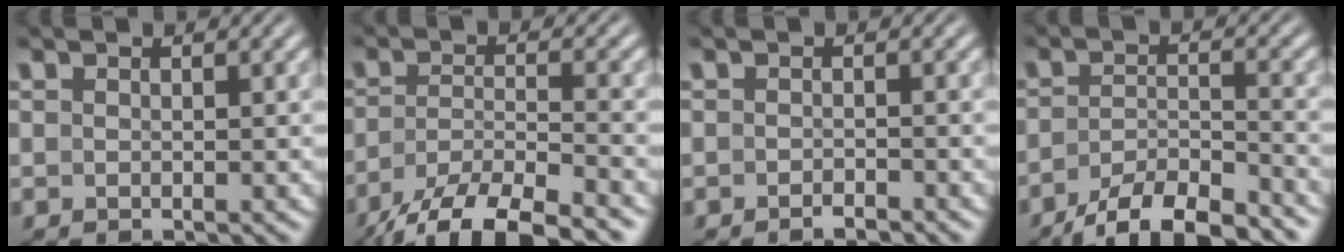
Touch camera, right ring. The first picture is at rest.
{"total": 8.5, "force": [-5.9, 3.4, 5.1], "torque": [-0.093, -0.028, -0.077]}
{"total": 1.4, "force": [-1.4, -0.2, 0.1], "torque": [-0.004, -0.003, -0.022]}
{"total": 7.0, "force": [-5.8, 2.5, 3.0], "torque": [-0.041, -0.016, -0.090]}